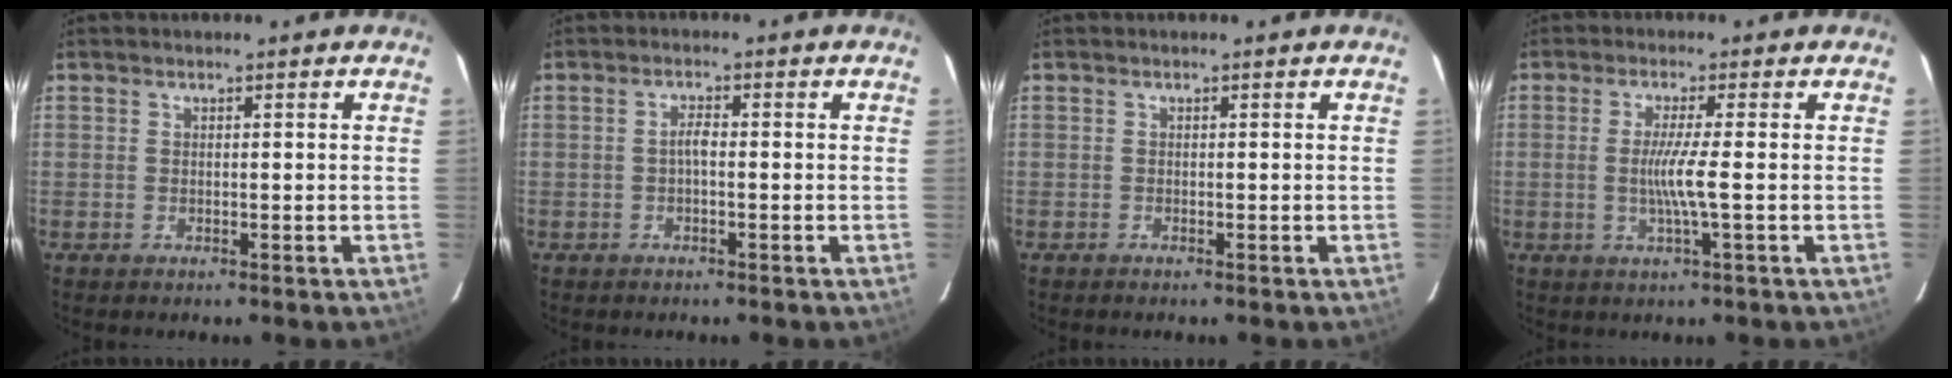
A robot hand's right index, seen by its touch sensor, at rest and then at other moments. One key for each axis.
{"total": 1.7, "fx": -0.4, "fy": 0.4, "fz": 1.5, "tx": -0.030, "ty": 0.007, "tz": -0.008}
{"total": 0.0}
{"total": 4.9, "fx": -0.6, "fy": -1.0, "fz": 4.7, "tx": -0.087, "ty": -0.010, "tz": -0.013}